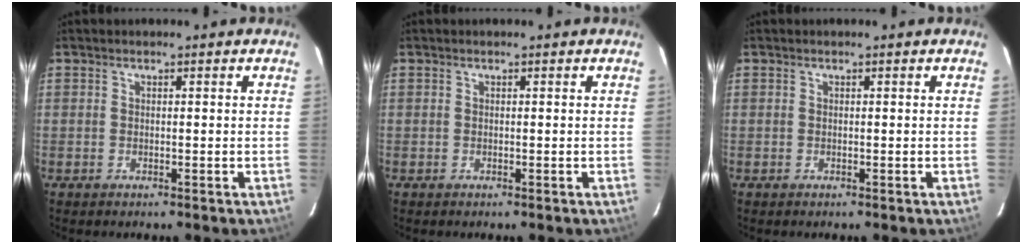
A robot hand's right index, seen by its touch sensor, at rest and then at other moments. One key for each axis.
{"total": 0.0}
{"total": 0.0}